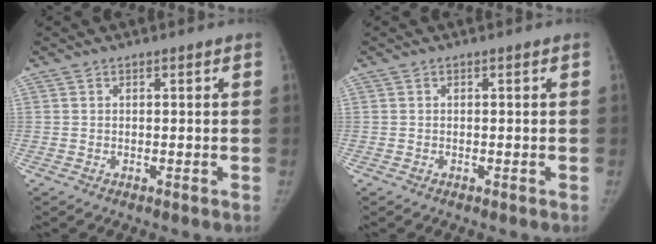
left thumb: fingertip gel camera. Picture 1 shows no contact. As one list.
[{"total": 0.0}]